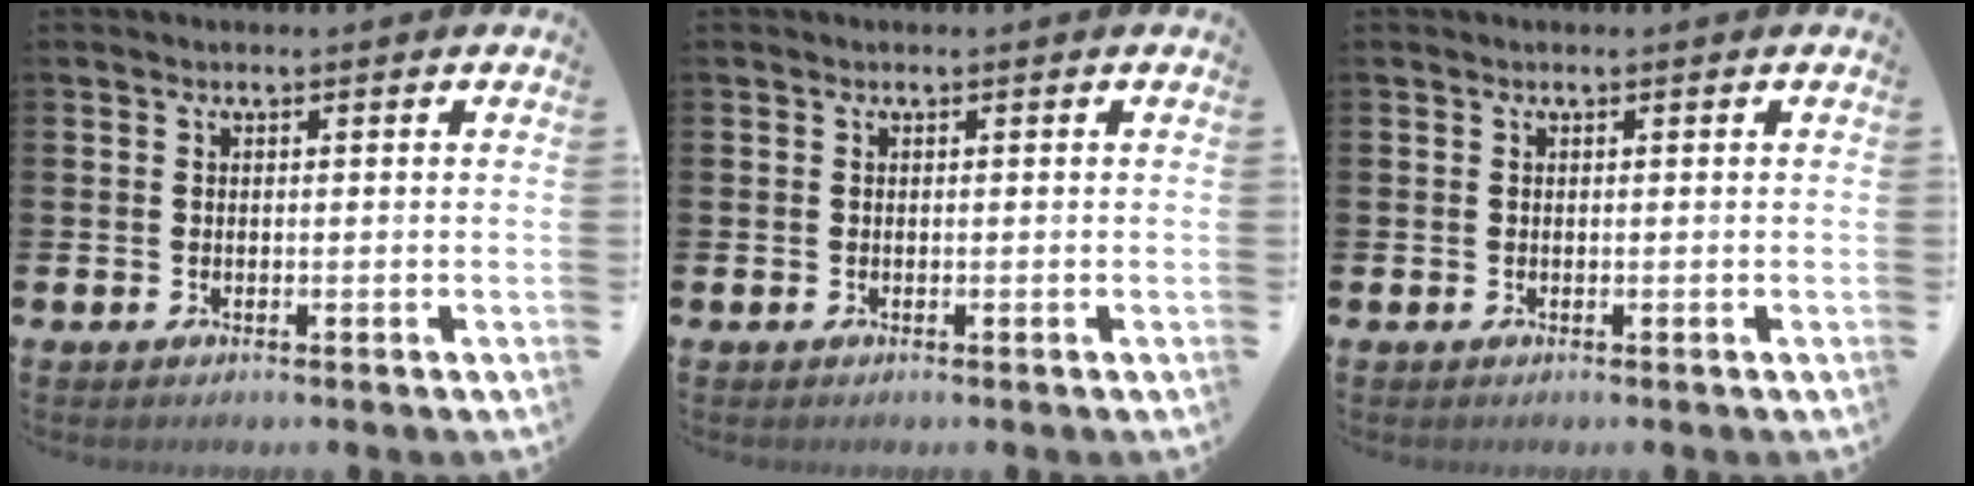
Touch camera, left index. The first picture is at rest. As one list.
[{"total": 0.0}, {"total": 0.0}]